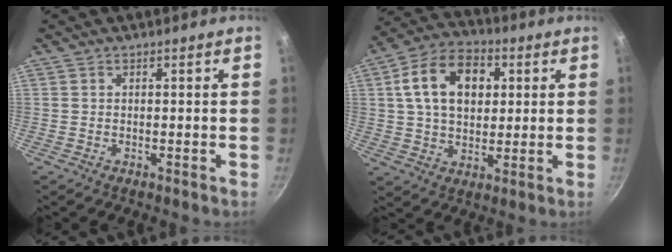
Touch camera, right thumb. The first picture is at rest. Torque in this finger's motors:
{"motor_torque": [-0.66, 1.79, 1.04, -0.36, 0.10]}